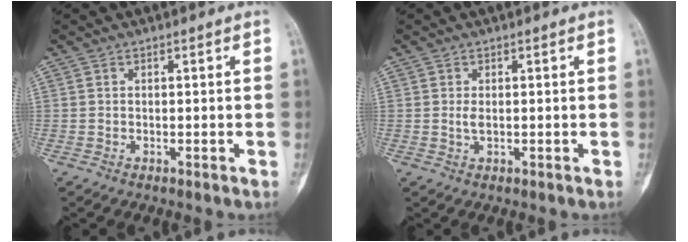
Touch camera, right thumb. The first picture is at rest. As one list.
[{"total": 1.1, "force": [0.1, 0.5, 1.0], "torque": [-0.019, -0.003, 0.005]}]